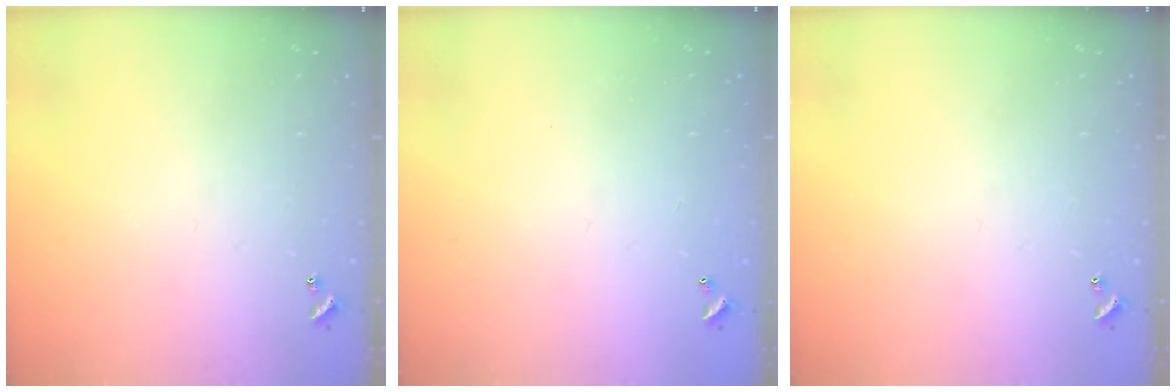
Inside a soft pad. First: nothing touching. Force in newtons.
{"total": 2.7, "press": 2.7, "slide": 0.1}
{"total": 0.0}